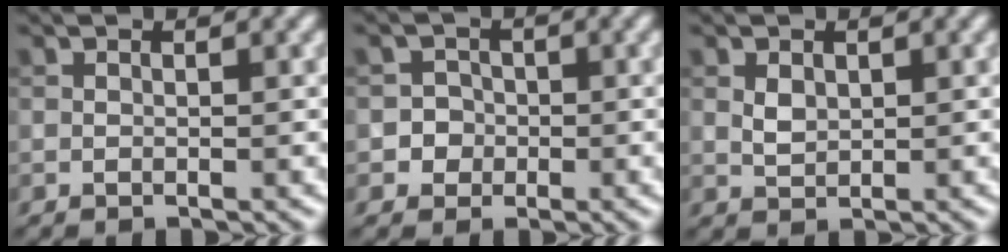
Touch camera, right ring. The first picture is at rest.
{"total": 2.3, "force": [-0.6, 2.2, 0.3], "torque": [0.023, 0.009, -0.019]}
{"total": 1.3, "force": [0.5, 0.9, 0.8], "torque": [-0.019, -0.001, 0.014]}